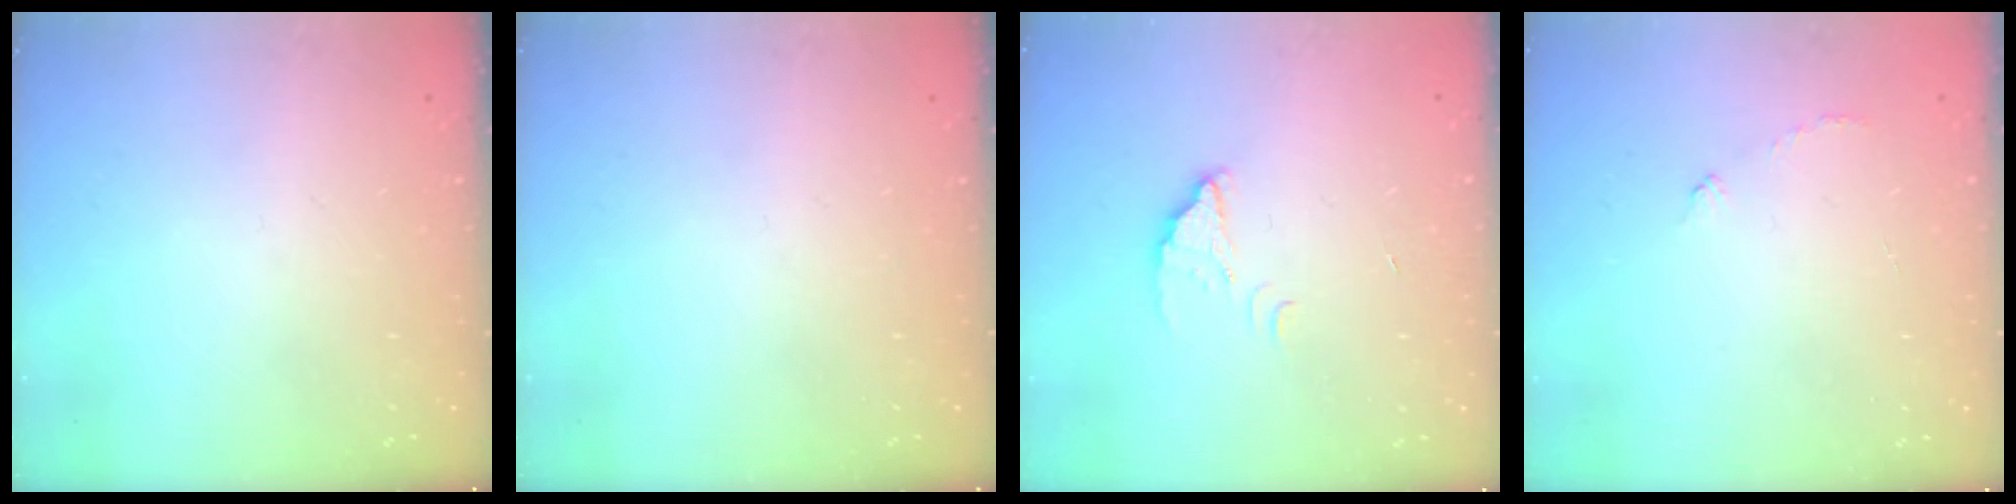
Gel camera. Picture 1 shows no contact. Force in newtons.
{"total": 0.0}
{"total": 2.7, "press": 2.7, "slide": 0.1}
{"total": 3.4, "press": 3.4, "slide": 0.3}